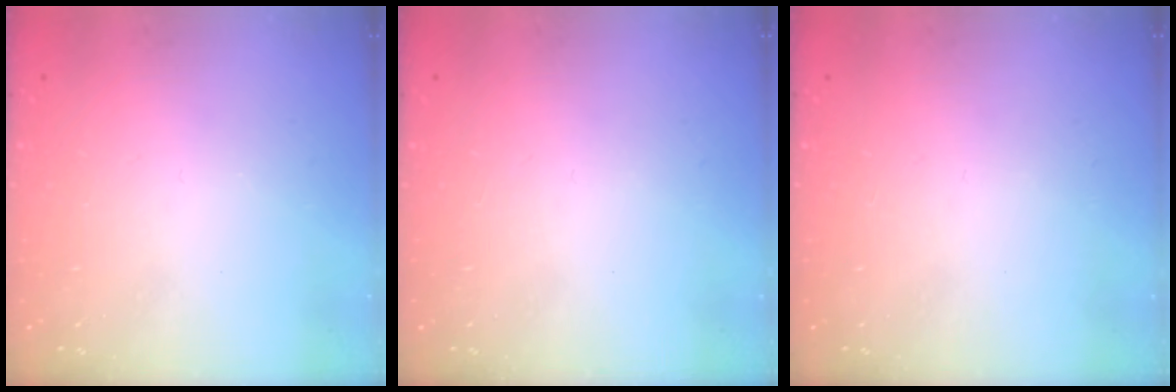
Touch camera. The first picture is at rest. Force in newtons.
{"total": 0.0}
{"total": 0.0}